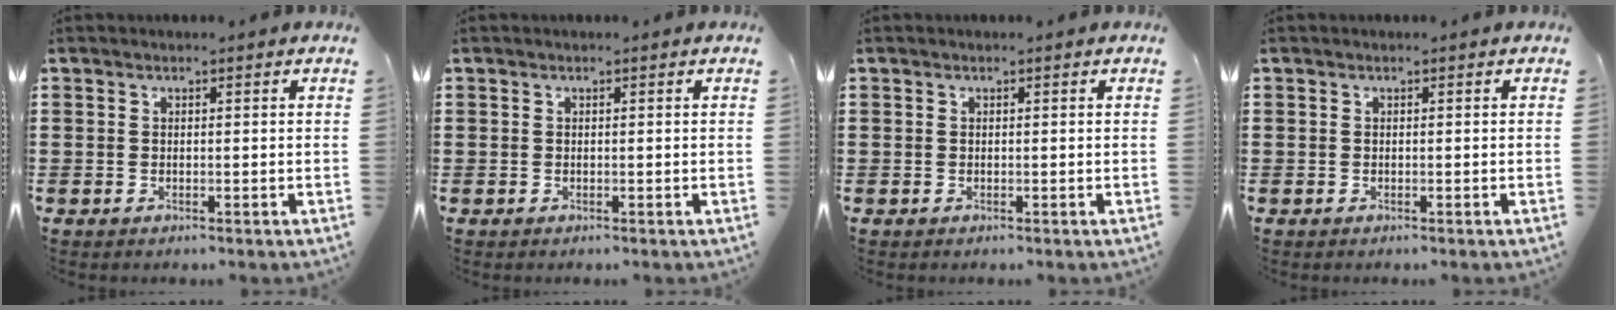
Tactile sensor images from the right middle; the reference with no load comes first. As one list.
[{"total": 0.0}, {"total": 0.0}, {"total": 0.0}]